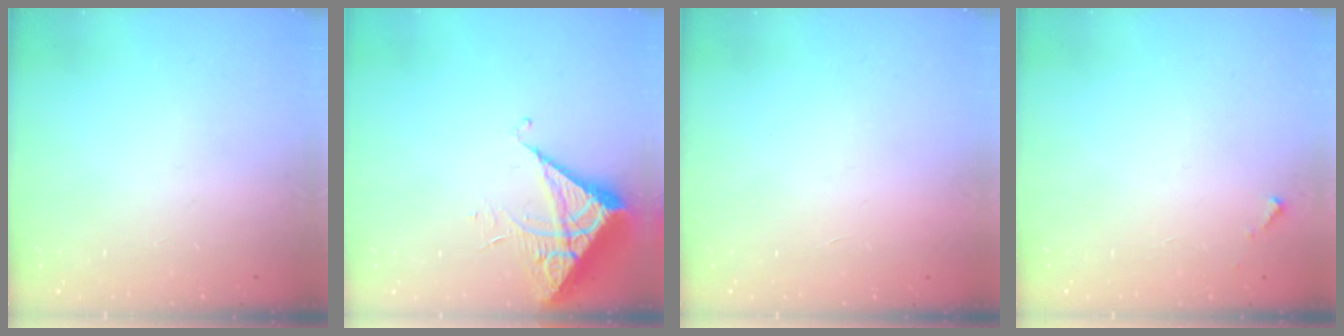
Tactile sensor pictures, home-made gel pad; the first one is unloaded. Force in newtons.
{"total": 6.3, "press": 6.3, "slide": 0.2}
{"total": 1.6, "press": 1.6, "slide": 0.1}
{"total": 2.8, "press": 2.8, "slide": 0.1}